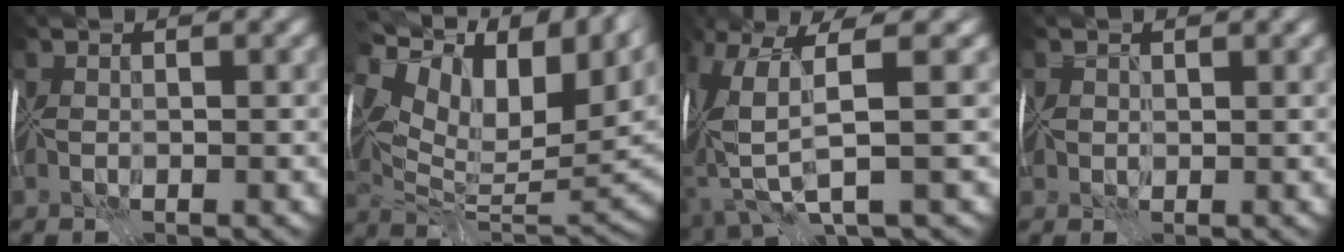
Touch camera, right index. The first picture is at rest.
{"total": 15.0, "force": [6.0, 8.0, 11.3], "torque": [-0.209, 0.006, 0.142]}
{"total": 5.6, "force": [0.3, 0.9, 5.5], "torque": [-0.140, -0.019, 0.014]}
{"total": 0.9, "force": [0.4, 0.9, -0.1], "torque": [-0.003, 0.006, 0.008]}